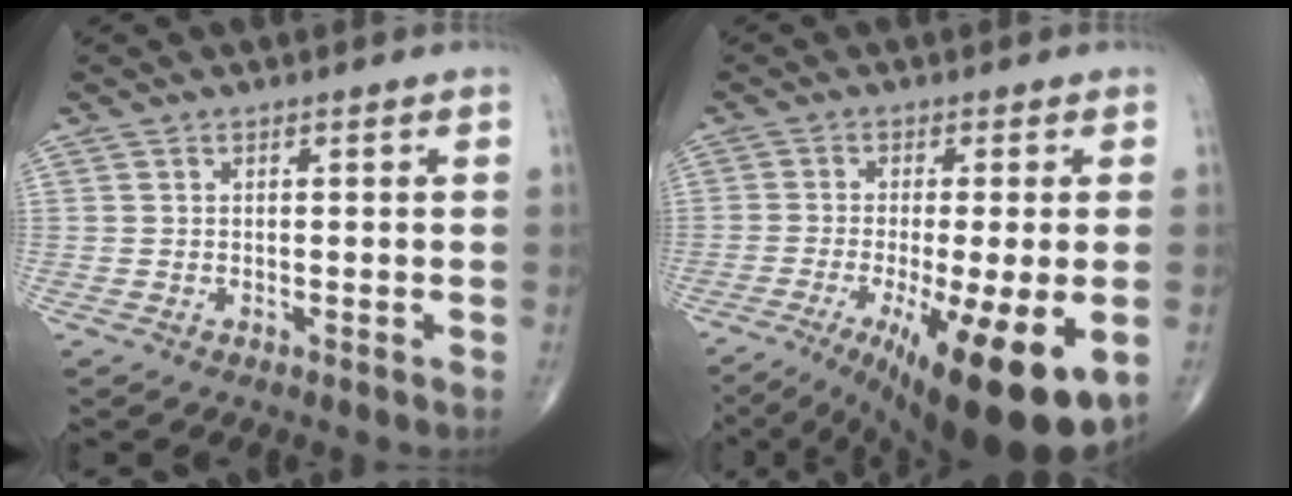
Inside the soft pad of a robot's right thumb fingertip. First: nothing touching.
{"total": 18.1, "force": [-6.8, 4.1, 16.3], "torque": [-0.222, -0.027, -0.091]}